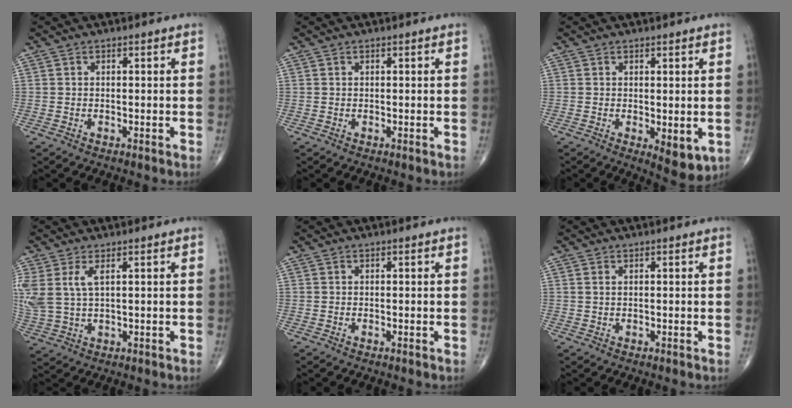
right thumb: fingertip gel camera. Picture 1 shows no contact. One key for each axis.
{"total": 0.0}
{"total": 5.7, "fx": -1.0, "fy": 2.4, "fz": 5.0, "tx": -0.057, "ty": -0.016, "tz": -0.005}
{"total": 8.4, "fx": 2.7, "fy": 4.1, "fz": 6.8, "tx": -0.175, "ty": 0.000, "tz": 0.067}
{"total": 0.0}
{"total": 0.8, "fx": 0.4, "fy": 0.3, "fz": 0.6, "tx": -0.016, "ty": 0.007, "tz": 0.009}